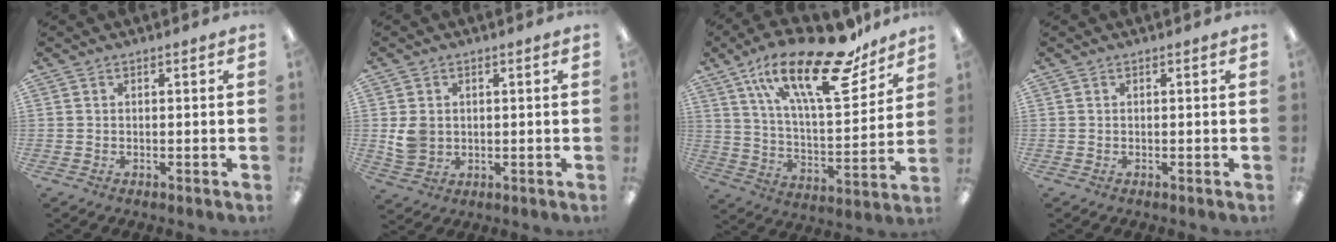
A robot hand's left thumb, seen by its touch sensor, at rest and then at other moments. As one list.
[{"total": 5.1, "force": [0.8, 4.5, 2.3], "torque": [-0.030, 0.004, 0.018]}, {"total": 26.3, "force": [17.0, 8.9, 18.0], "torque": [-0.289, -0.094, 0.286]}, {"total": 0.0}]